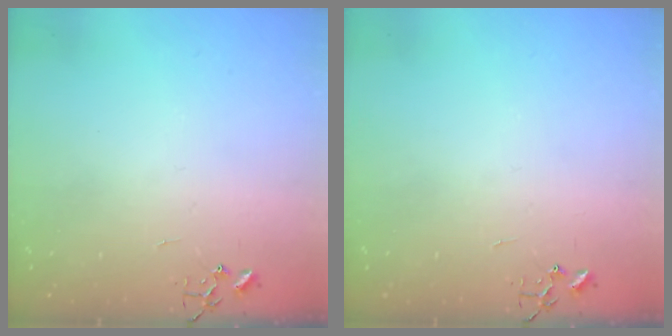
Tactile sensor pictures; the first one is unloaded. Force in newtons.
{"total": 0.0}